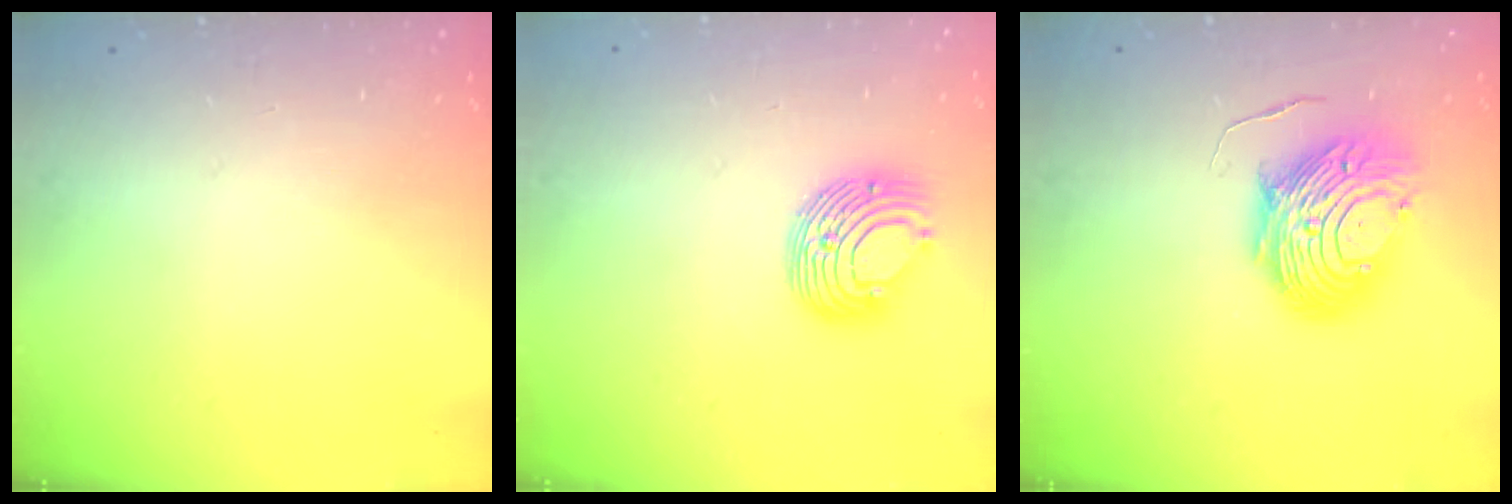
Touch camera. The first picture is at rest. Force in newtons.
{"total": 10.6, "press": 10.6, "slide": 0.3}
{"total": 10.5, "press": 10.4, "slide": 1.0}